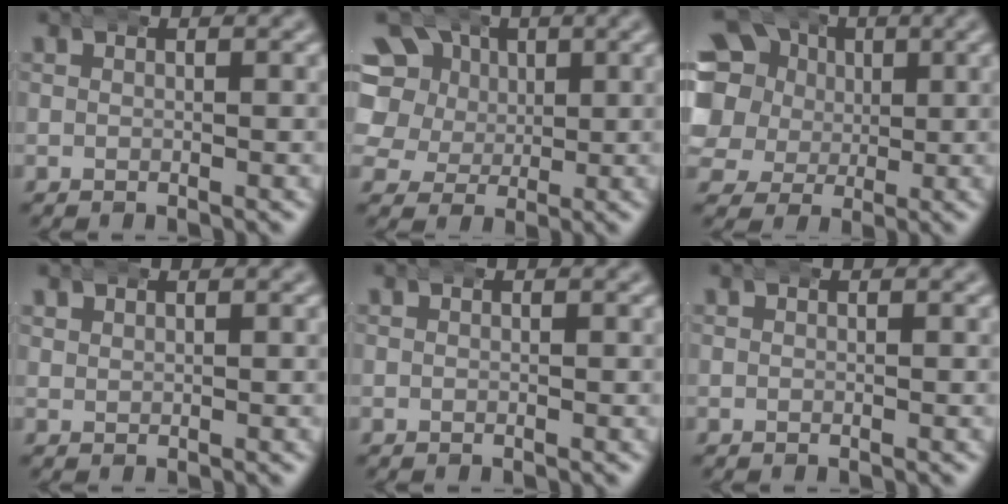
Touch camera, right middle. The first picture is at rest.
{"total": 9.6, "force": [2.3, 8.2, 4.3], "torque": [-0.098, -0.014, 0.034]}
{"total": 12.4, "force": [2.4, 10.7, 5.8], "torque": [-0.130, -0.017, 0.032]}
{"total": 0.8, "force": [0.7, 0.2, 0.2], "torque": [-0.001, 0.003, 0.015]}
{"total": 0.0}
{"total": 0.0}